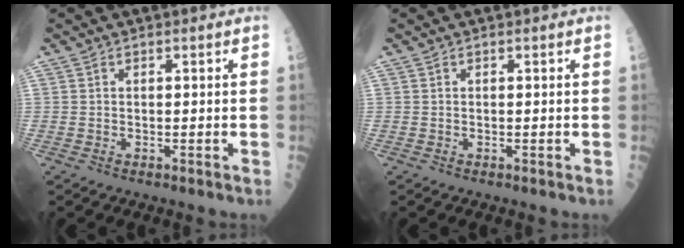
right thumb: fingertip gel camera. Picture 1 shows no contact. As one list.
[{"total": 0.0}]